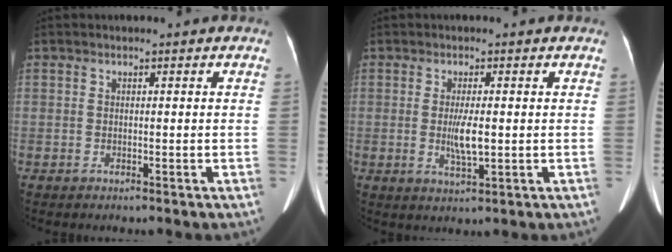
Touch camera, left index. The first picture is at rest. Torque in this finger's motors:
{"motor_torque": [0.83, 0.00, 0.51, 0.14]}